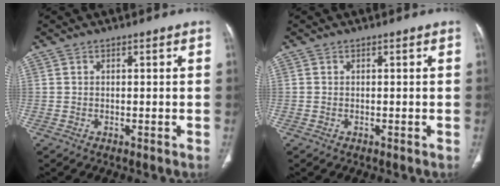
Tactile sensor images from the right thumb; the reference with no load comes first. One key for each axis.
{"total": 0.0}